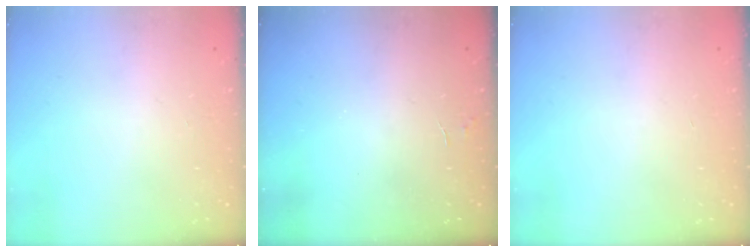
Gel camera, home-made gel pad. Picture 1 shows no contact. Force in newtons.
{"total": 2.2, "press": 2.2, "slide": 0.2}
{"total": 0.0}